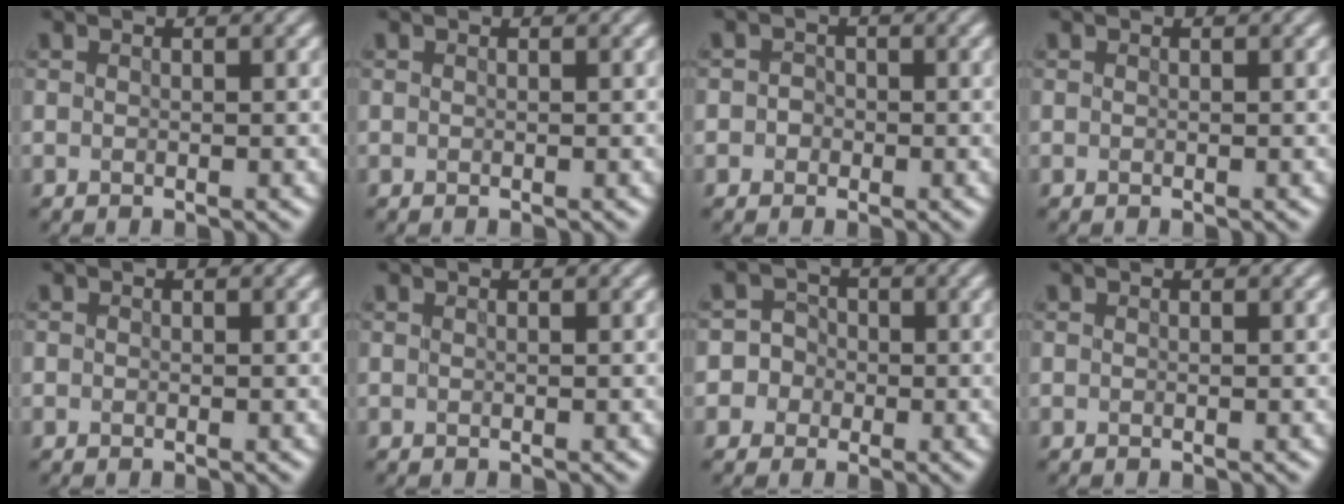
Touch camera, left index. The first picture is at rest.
{"total": 0.0}
{"total": 1.5, "force": [-0.4, 1.4, 0.1], "torque": [0.022, 0.008, -0.017]}
{"total": 0.0}
{"total": 0.0}
{"total": 0.0}
{"total": 5.2, "force": [-1.8, 4.8, 0.4], "torque": [0.007, 0.016, -0.058]}
{"total": 0.0}